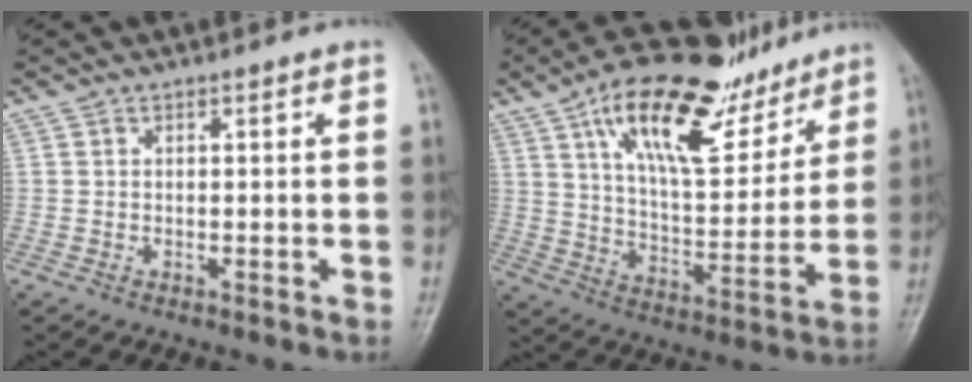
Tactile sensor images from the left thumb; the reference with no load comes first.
{"total": 21.7, "force": [13.7, 8.8, 14.3], "torque": [-0.191, -0.050, 0.232]}